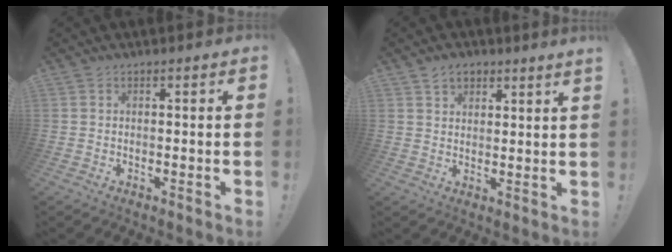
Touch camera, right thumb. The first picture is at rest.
{"total": 3.9, "force": [3.3, 1.3, 1.6], "torque": [-0.023, -0.016, 0.060]}